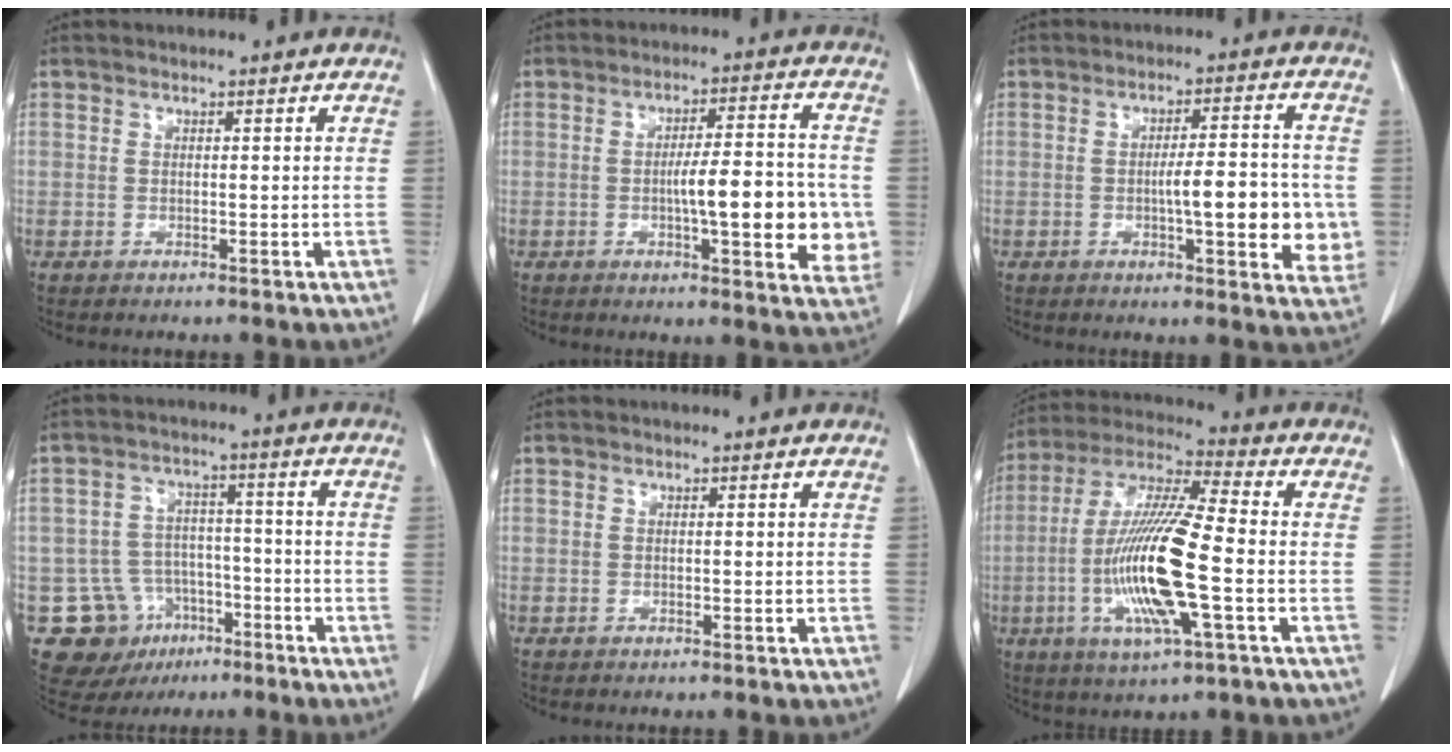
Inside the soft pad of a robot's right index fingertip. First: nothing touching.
{"total": 12.7, "force": [-1.8, 2.7, 12.3], "torque": [-0.163, 0.008, -0.022]}
{"total": 10.8, "force": [-1.4, 2.4, 10.4], "torque": [-0.132, 0.005, -0.016]}
{"total": 11.7, "force": [-5.7, 9.8, 3.0], "torque": [-0.059, 0.035, -0.077]}
{"total": 0.0}
{"total": 16.5, "force": [-3.4, 1.3, 16.1], "torque": [-0.331, -0.011, -0.064]}